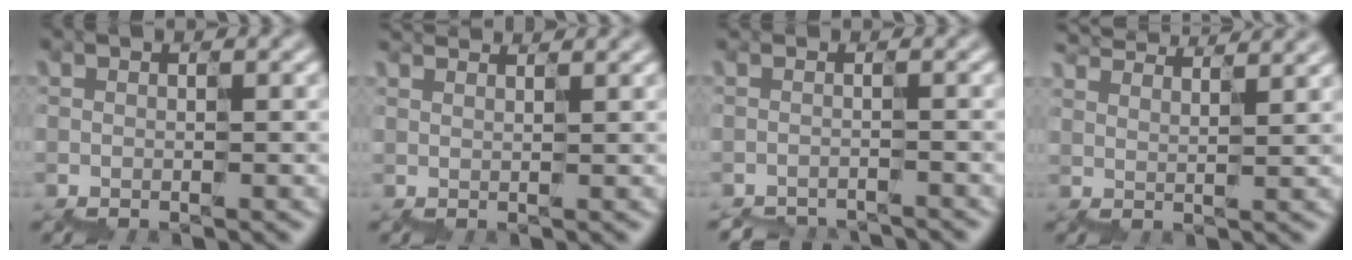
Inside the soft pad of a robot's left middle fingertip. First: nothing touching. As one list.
[{"total": 3.3, "force": [3.0, 1.2, 1.0], "torque": [-0.021, 0.034, 0.025]}, {"total": 3.1, "force": [-2.9, -0.4, -1.0], "torque": [0.004, -0.017, -0.036]}, {"total": 6.7, "force": [6.3, 1.3, 1.8], "torque": [-0.046, 0.036, 0.075]}]